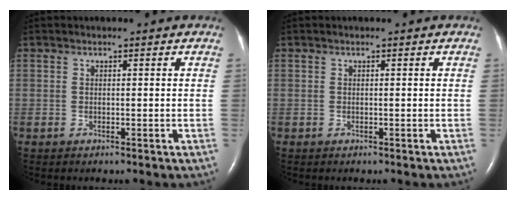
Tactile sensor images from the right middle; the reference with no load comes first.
{"total": 0.0}